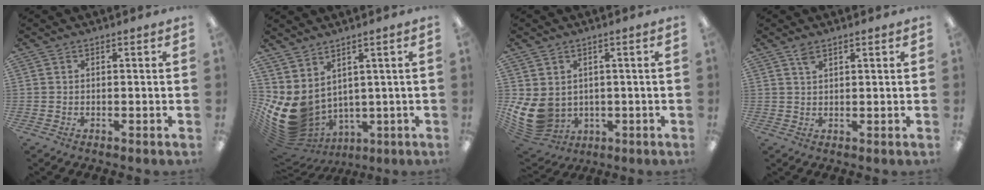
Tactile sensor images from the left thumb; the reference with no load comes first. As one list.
[{"total": 9.3, "force": [1.5, 7.3, 5.5], "torque": [-0.145, -0.041, 0.042]}, {"total": 10.2, "force": [-0.4, 8.5, 5.6], "torque": [-0.147, -0.010, -0.001]}, {"total": 2.1, "force": [1.6, 0.7, 1.2], "torque": [-0.020, -0.004, 0.028]}]